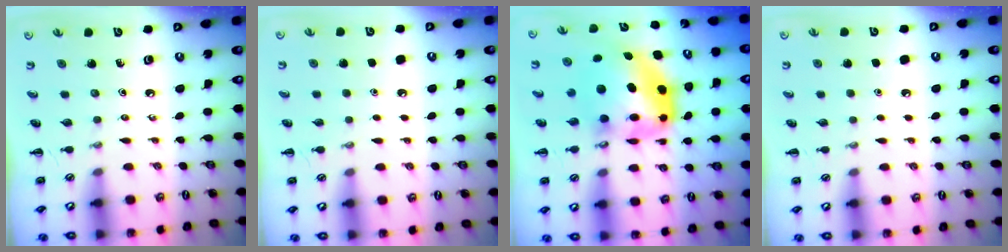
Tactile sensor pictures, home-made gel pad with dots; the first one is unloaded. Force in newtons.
{"total": 1.8, "press": 1.8, "slide": 0.1}
{"total": 9.6, "press": 9.3, "slide": 2.4}
{"total": 1.6, "press": 1.6, "slide": 0.1}